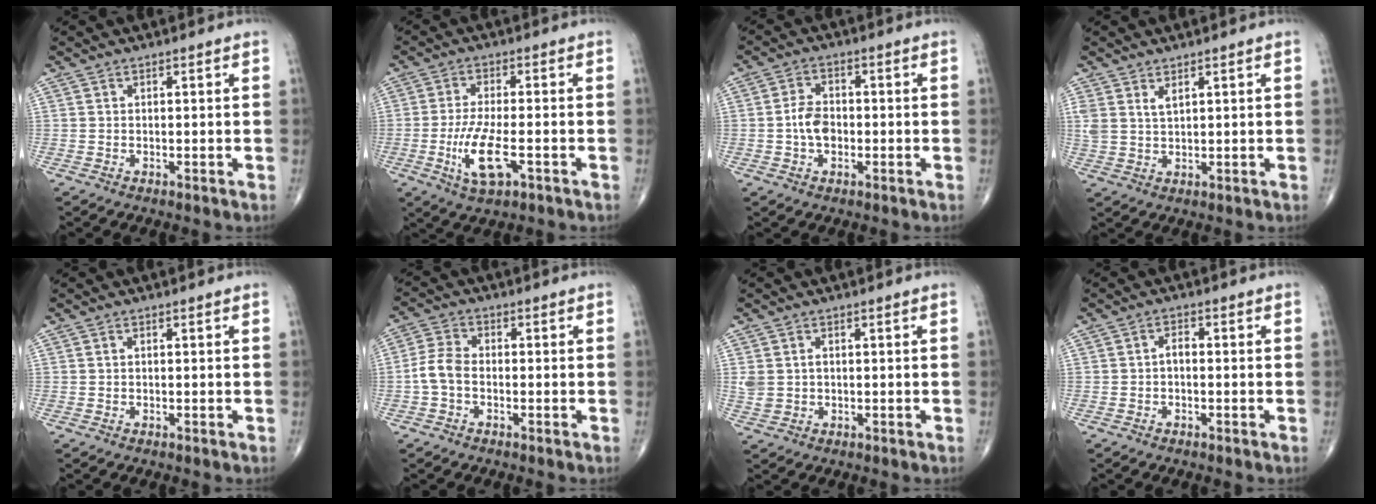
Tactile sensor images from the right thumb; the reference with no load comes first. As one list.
[{"total": 8.8, "force": [-2.9, 2.9, 7.8], "torque": [-0.162, 0.001, -0.049]}, {"total": 4.9, "force": [-0.9, 3.3, 3.5], "torque": [-0.058, 0.014, -0.022]}, {"total": 3.0, "force": [1.7, 1.2, 2.1], "torque": [-0.046, -0.004, 0.042]}, {"total": 0.0}, {"total": 4.9, "force": [-1.2, 3.1, 3.6], "torque": [-0.076, 0.016, -0.034]}, {"total": 3.2, "force": [0.2, 2.5, 2.0], "torque": [-0.044, 0.006, 0.010]}, {"total": 1.8, "force": [-0.4, 1.0, 1.4], "torque": [-0.018, 0.010, -0.012]}]